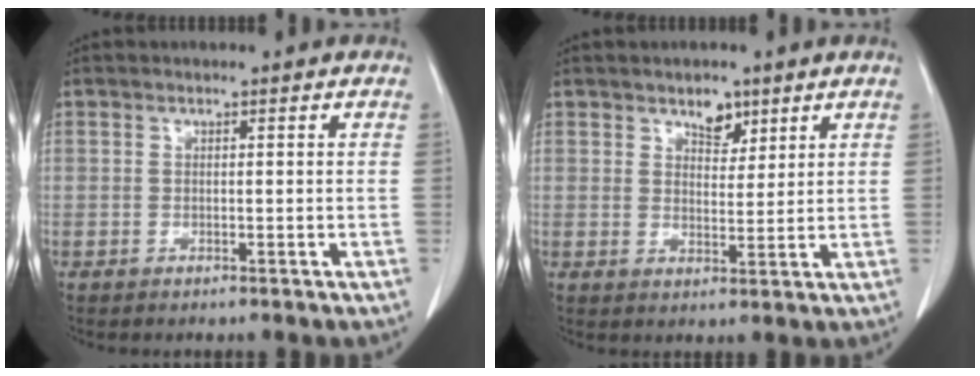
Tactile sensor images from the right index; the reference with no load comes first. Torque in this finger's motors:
{"motor_torque": [0.07, 0.06, 0.02, 0.00]}